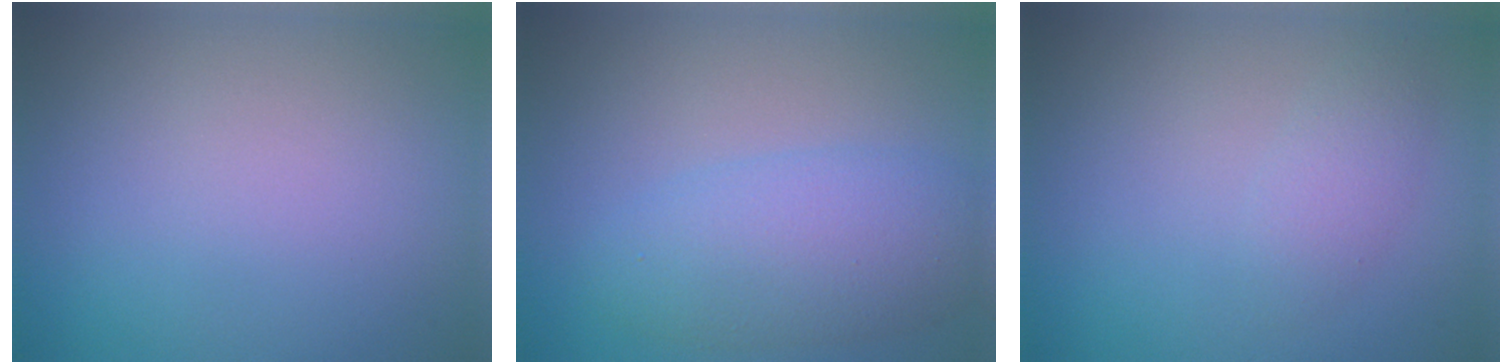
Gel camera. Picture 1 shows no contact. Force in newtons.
{"total": 4.7, "press": 4.7, "slide": 0.1}
{"total": 1.6, "press": 1.6, "slide": 0.1}